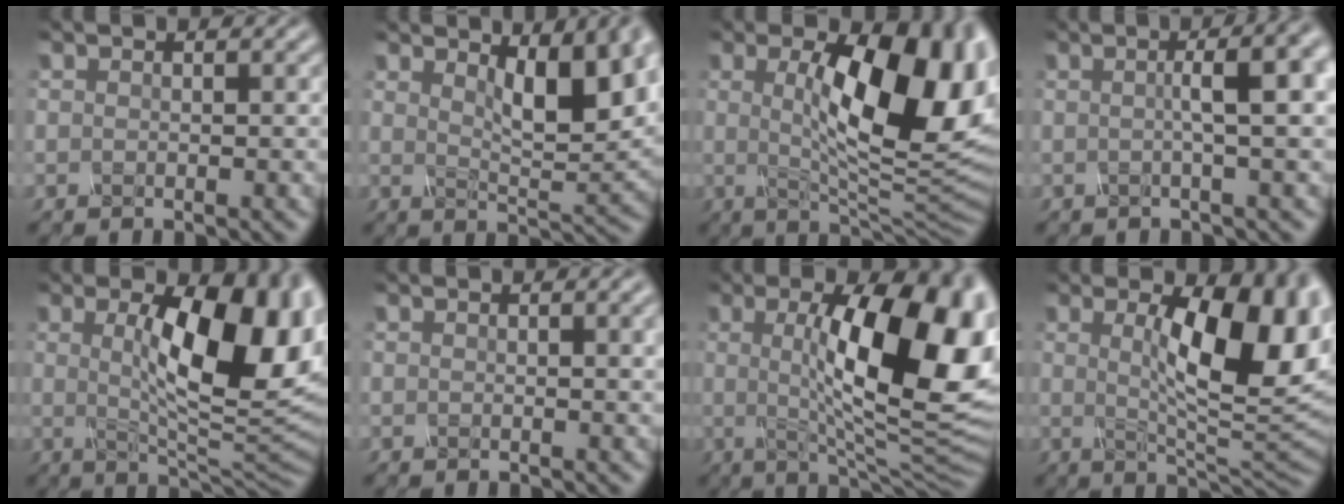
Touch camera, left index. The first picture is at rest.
{"total": 8.0, "force": [3.2, 2.5, 6.9], "torque": [-0.099, -0.001, 0.055]}
{"total": 13.7, "force": [2.2, 5.0, 12.5], "torque": [-0.165, -0.001, 0.033]}
{"total": 6.5, "force": [0.9, 1.8, 6.2], "torque": [-0.058, 0.023, 0.005]}
{"total": 12.3, "force": [1.9, 4.0, 11.5], "torque": [-0.160, -0.001, 0.034]}
{"total": 2.5, "force": [0.6, 0.8, 2.3], "torque": [-0.020, 0.006, 0.004]}
{"total": 14.9, "force": [1.7, 4.9, 13.9], "torque": [-0.180, 0.003, 0.021]}
{"total": 11.0, "force": [1.8, 3.2, 10.4], "torque": [-0.139, -0.001, 0.033]}